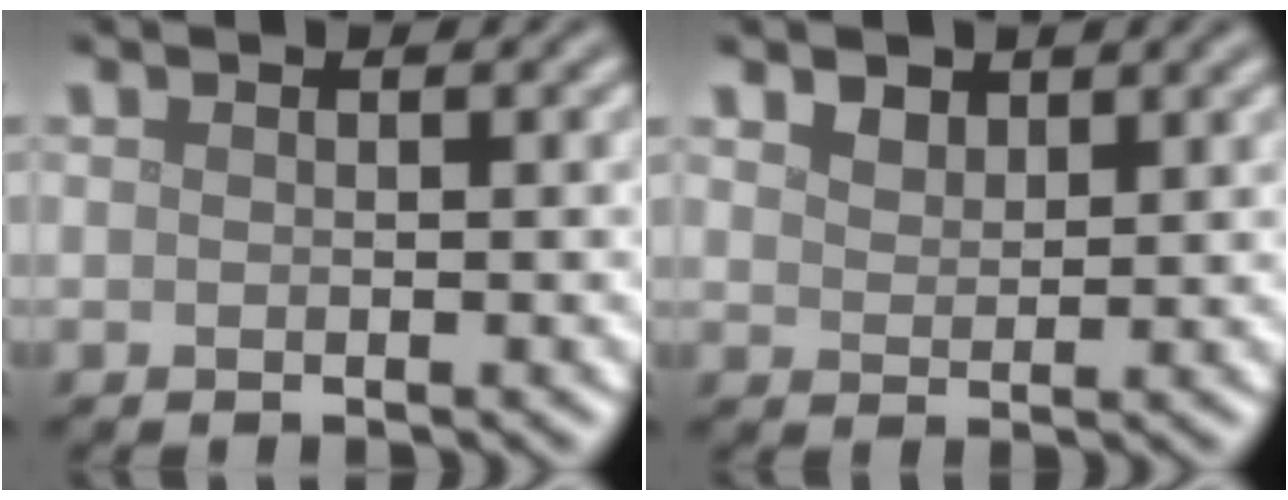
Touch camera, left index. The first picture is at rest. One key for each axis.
{"total": 1.8, "fx": 1.5, "fy": 0.9, "fz": 0.5, "tx": -0.015, "ty": -0.001, "tz": 0.027}